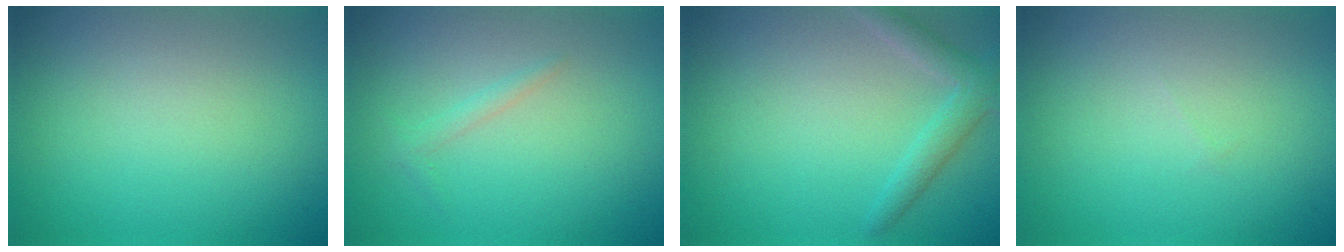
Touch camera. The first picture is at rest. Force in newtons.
{"total": 1.0, "press": 1.0, "slide": 0.1}
{"total": 2.4, "press": 2.4, "slide": 0.1}
{"total": 0.0}